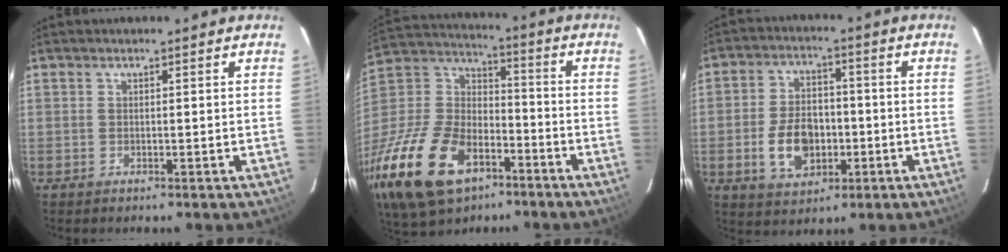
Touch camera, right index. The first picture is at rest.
{"total": 31.2, "force": [-16.3, 17.9, 19.6], "torque": [-0.458, -0.016, -0.276]}
{"total": 10.3, "force": [-2.7, 6.8, 7.3], "torque": [-0.149, 0.013, -0.035]}